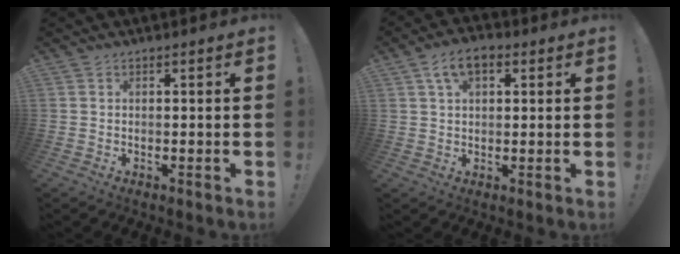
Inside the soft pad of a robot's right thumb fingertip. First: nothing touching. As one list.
[{"total": 7.1, "force": [3.0, 3.9, 5.1], "torque": [-0.080, 0.003, 0.054]}]